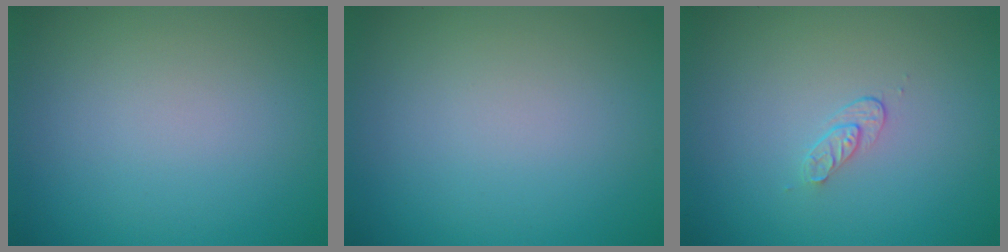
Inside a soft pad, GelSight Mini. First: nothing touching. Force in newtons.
{"total": 0.0}
{"total": 1.2, "press": 0.6, "slide": 1.0}